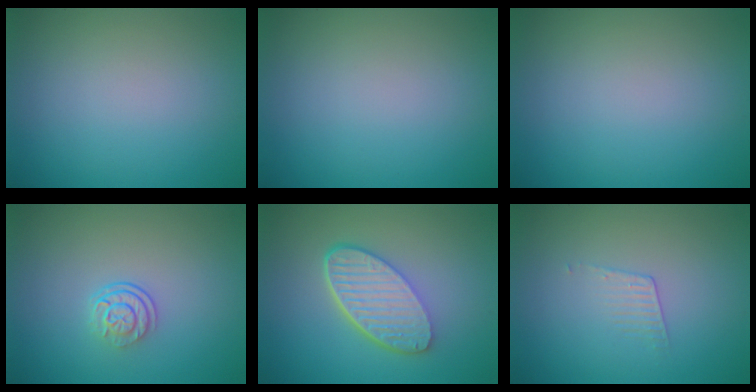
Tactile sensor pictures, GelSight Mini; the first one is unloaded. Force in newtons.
{"total": 0.0}
{"total": 0.0}
{"total": 2.6, "press": 1.8, "slide": 1.9}
{"total": 6.0, "press": 4.4, "slide": 4.1}
{"total": 1.1, "press": 0.2, "slide": 1.1}